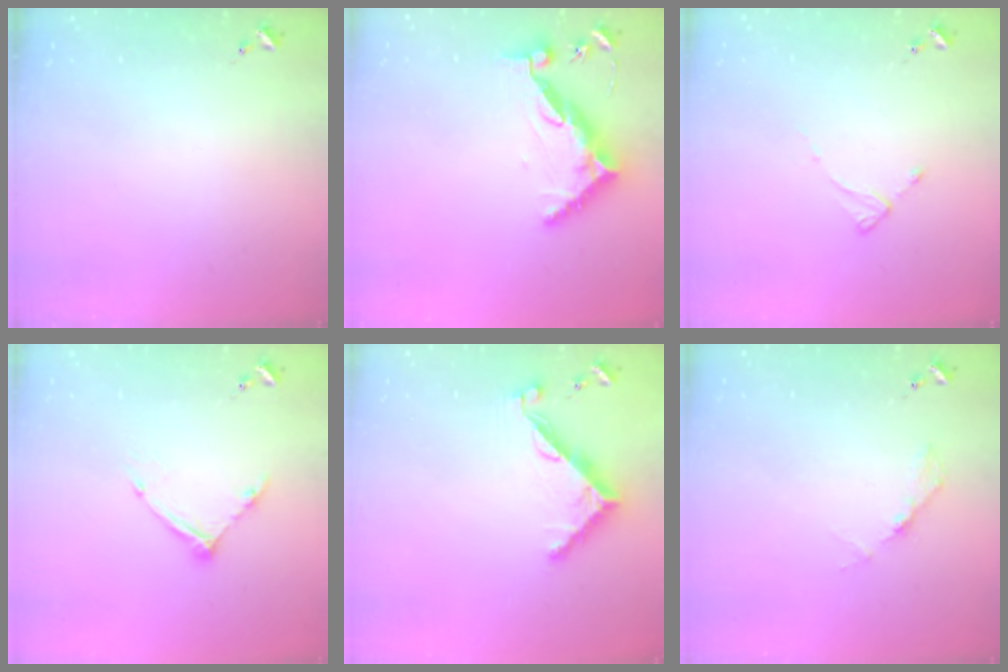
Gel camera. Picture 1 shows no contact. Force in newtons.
{"total": 10.2, "press": 10.2, "slide": 0.8}
{"total": 2.3, "press": 2.3, "slide": 0.3}
{"total": 10.0, "press": 9.9, "slide": 0.7}
{"total": 7.9, "press": 7.9, "slide": 0.1}
{"total": 3.6, "press": 3.6, "slide": 0.5}